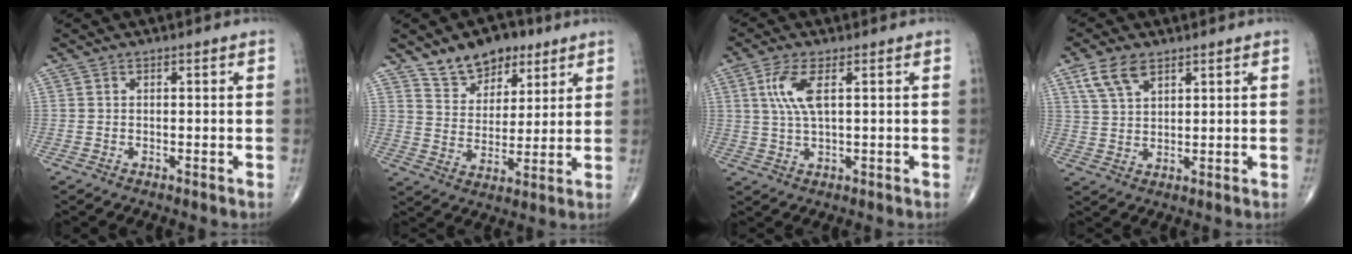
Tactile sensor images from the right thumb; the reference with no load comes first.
{"total": 11.2, "force": [7.5, 6.7, 4.9], "torque": [-0.046, -0.042, 0.130]}
{"total": 6.3, "force": [1.9, 2.0, 5.7], "torque": [-0.135, -0.002, 0.040]}
{"total": 6.4, "force": [3.8, 3.3, 4.0], "torque": [-0.074, -0.009, 0.078]}